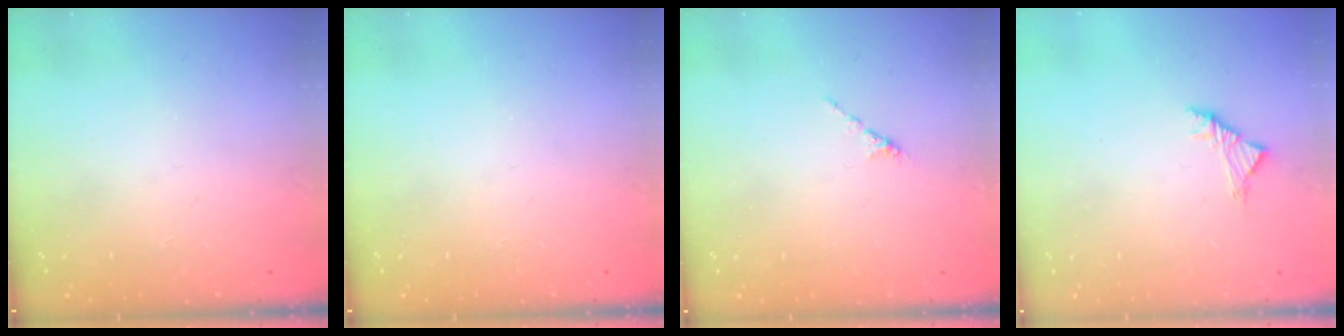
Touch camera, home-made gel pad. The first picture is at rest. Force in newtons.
{"total": 0.0}
{"total": 0.0}
{"total": 2.8, "press": 2.6, "slide": 0.8}